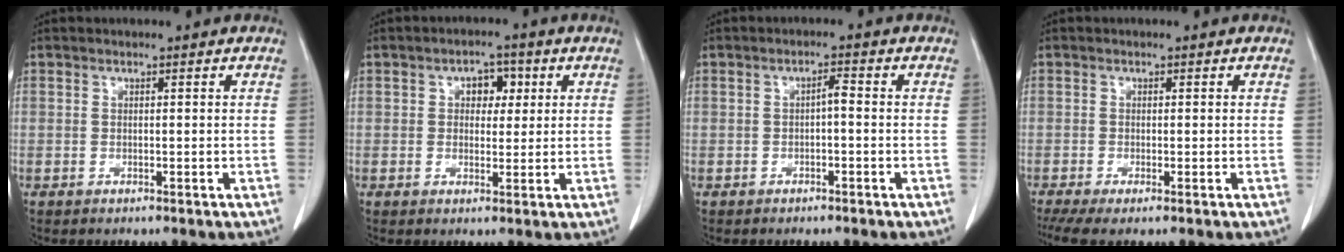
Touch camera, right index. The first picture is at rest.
{"total": 3.9, "force": [1.2, 2.6, 2.7], "torque": [-0.036, 0.012, 0.018]}
{"total": 1.7, "force": [-0.3, 0.4, 1.6], "torque": [-0.025, 0.005, -0.006]}
{"total": 4.4, "force": [-3.0, 0.8, 3.2], "torque": [-0.061, -0.011, -0.054]}